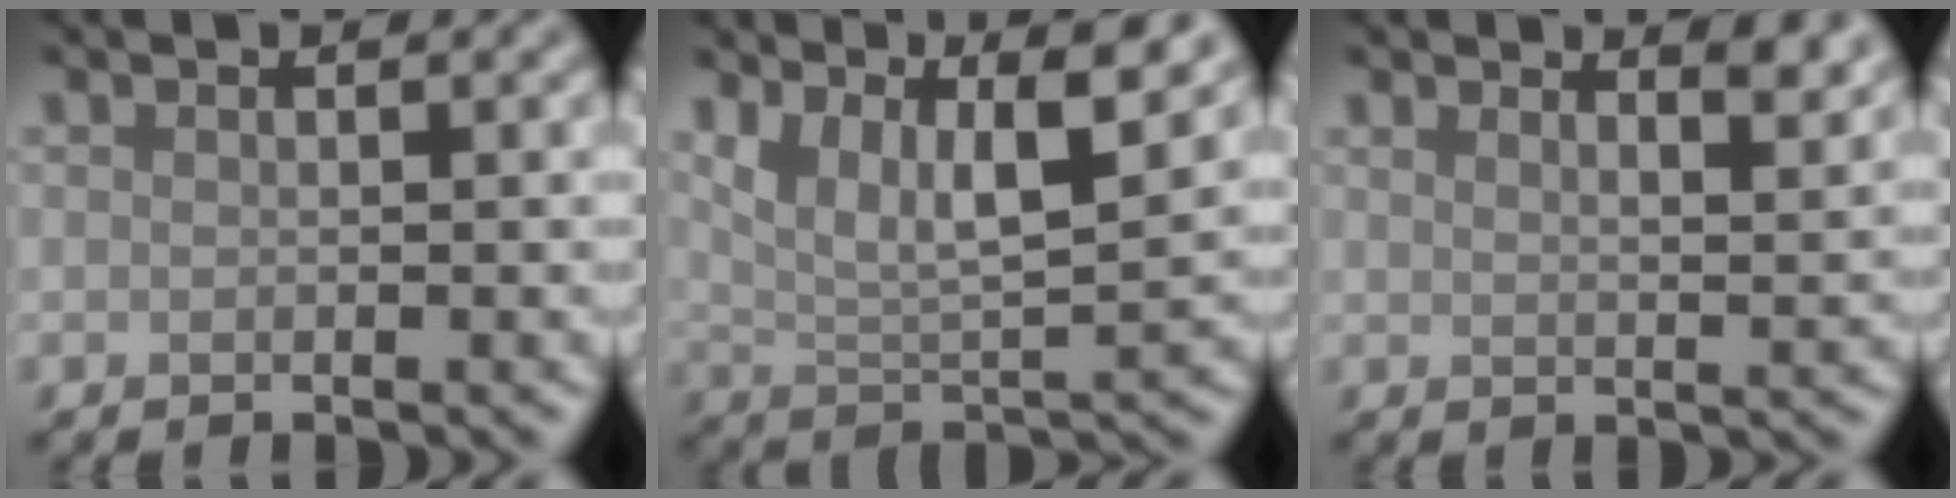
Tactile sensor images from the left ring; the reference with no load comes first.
{"total": 9.3, "force": [5.4, 2.3, 7.2], "torque": [-0.120, 0.008, 0.081]}
{"total": 4.2, "force": [3.2, 1.3, 2.3], "torque": [-0.017, 0.014, 0.027]}